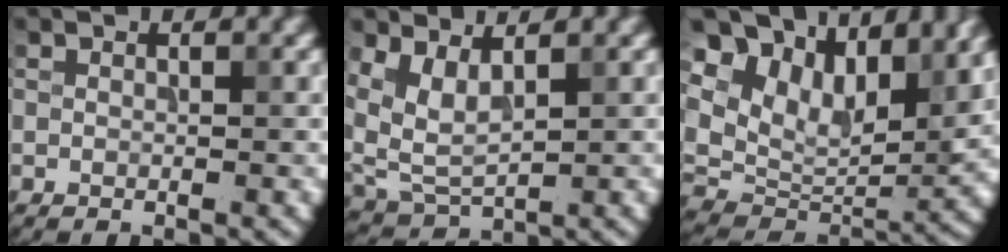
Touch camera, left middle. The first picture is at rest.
{"total": 4.7, "force": [1.9, 2.3, 3.6], "torque": [-0.095, -0.003, 0.044]}
{"total": 13.5, "force": [7.9, 7.8, 7.8], "torque": [-0.195, 0.035, 0.145]}